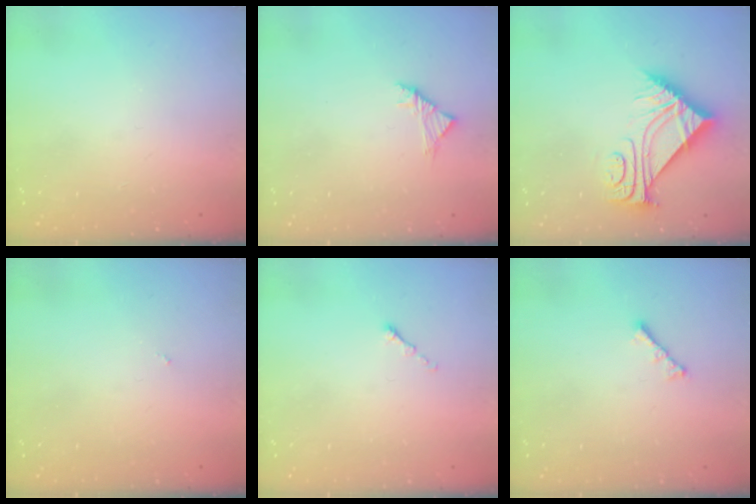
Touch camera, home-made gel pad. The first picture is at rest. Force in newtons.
{"total": 2.8, "press": 2.6, "slide": 0.8}
{"total": 10.2, "press": 10.2, "slide": 0.4}
{"total": 0.0}
{"total": 0.0}
{"total": 2.4, "press": 2.3, "slide": 0.6}